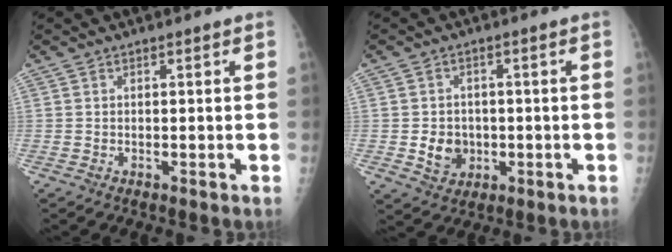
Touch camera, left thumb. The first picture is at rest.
{"total": 5.6, "force": [-0.8, 4.8, 2.7], "torque": [-0.021, 0.005, -0.006]}